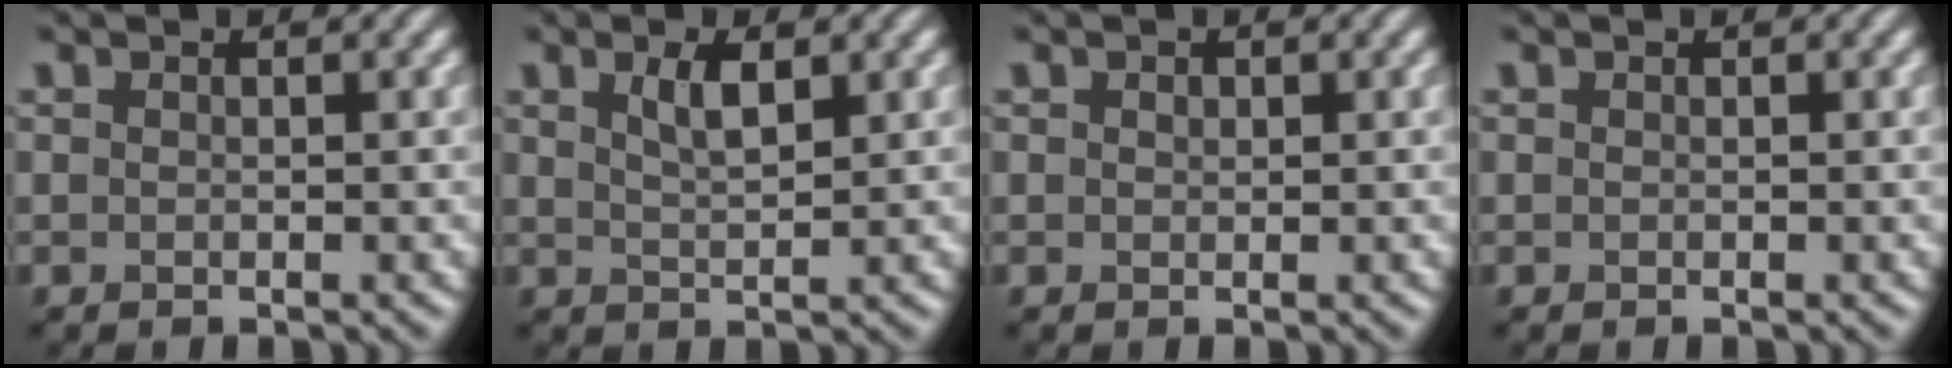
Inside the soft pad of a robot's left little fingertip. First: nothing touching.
{"total": 2.4, "force": [1.2, 0.7, 1.9], "torque": [-0.037, 0.001, 0.024]}
{"total": 0.5, "force": [0.2, 0.4, 0.3], "torque": [-0.005, 0.000, 0.003]}
{"total": 0.0}